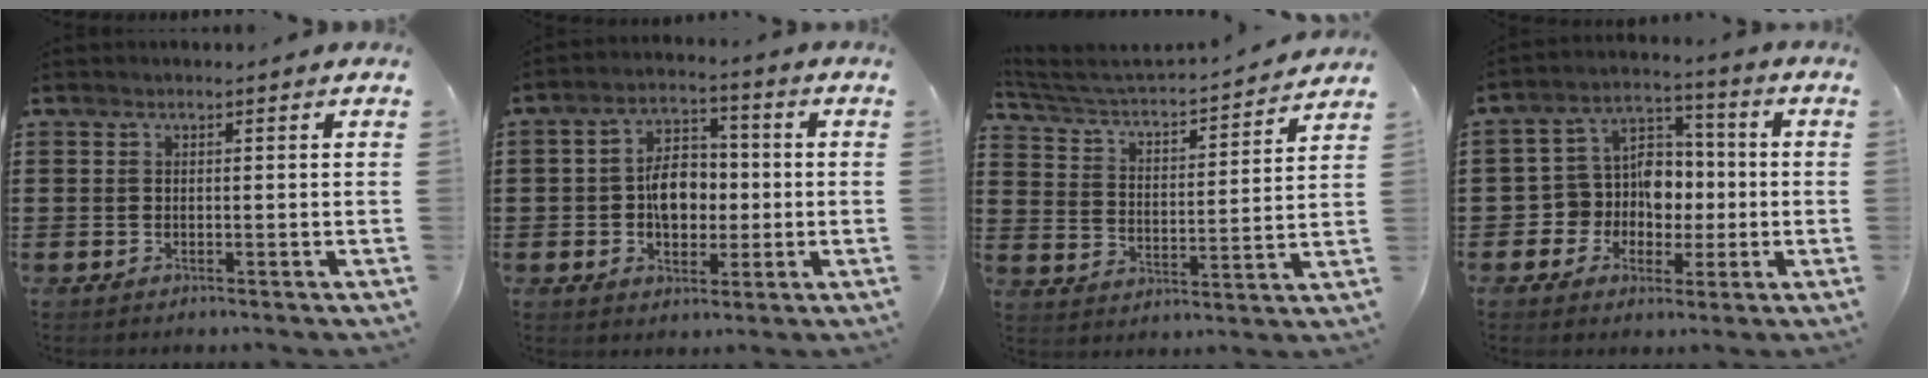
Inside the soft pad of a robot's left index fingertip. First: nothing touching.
{"total": 6.8, "force": [-0.5, 4.6, 5.0], "torque": [-0.086, 0.009, -0.015]}
{"total": 3.1, "force": [2.8, 0.5, 1.3], "torque": [-0.045, -0.031, 0.035]}
{"total": 7.7, "force": [-1.0, 7.1, 2.7], "torque": [-0.074, 0.009, -0.015]}